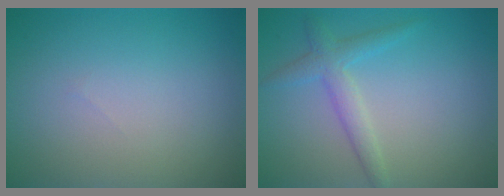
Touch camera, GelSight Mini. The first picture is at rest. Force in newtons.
{"total": 2.4, "press": 2.4, "slide": 0.1}